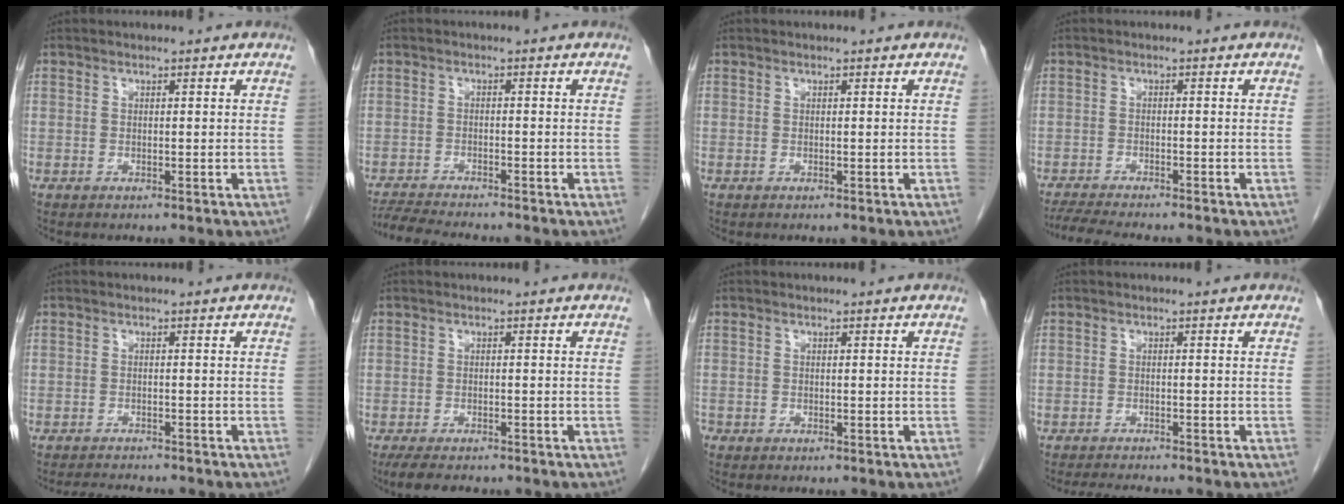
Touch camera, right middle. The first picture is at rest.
{"total": 6.8, "force": [-6.4, -0.1, 2.3], "torque": [-0.040, -0.017, -0.105]}
{"total": 0.0}
{"total": 7.5, "force": [-6.8, 0.5, 3.3], "torque": [-0.054, -0.016, -0.107]}
{"total": 4.5, "force": [-4.3, 0.4, 1.1], "torque": [-0.018, -0.011, -0.067]}
{"total": 5.6, "force": [-4.7, 1.6, 2.7], "torque": [-0.044, -0.011, -0.070]}
{"total": 1.0, "force": [-0.8, 0.6, 0.2], "torque": [-0.008, 0.000, -0.015]}
{"total": 5.5, "force": [-5.2, 0.4, 2.0], "torque": [-0.028, -0.013, -0.079]}